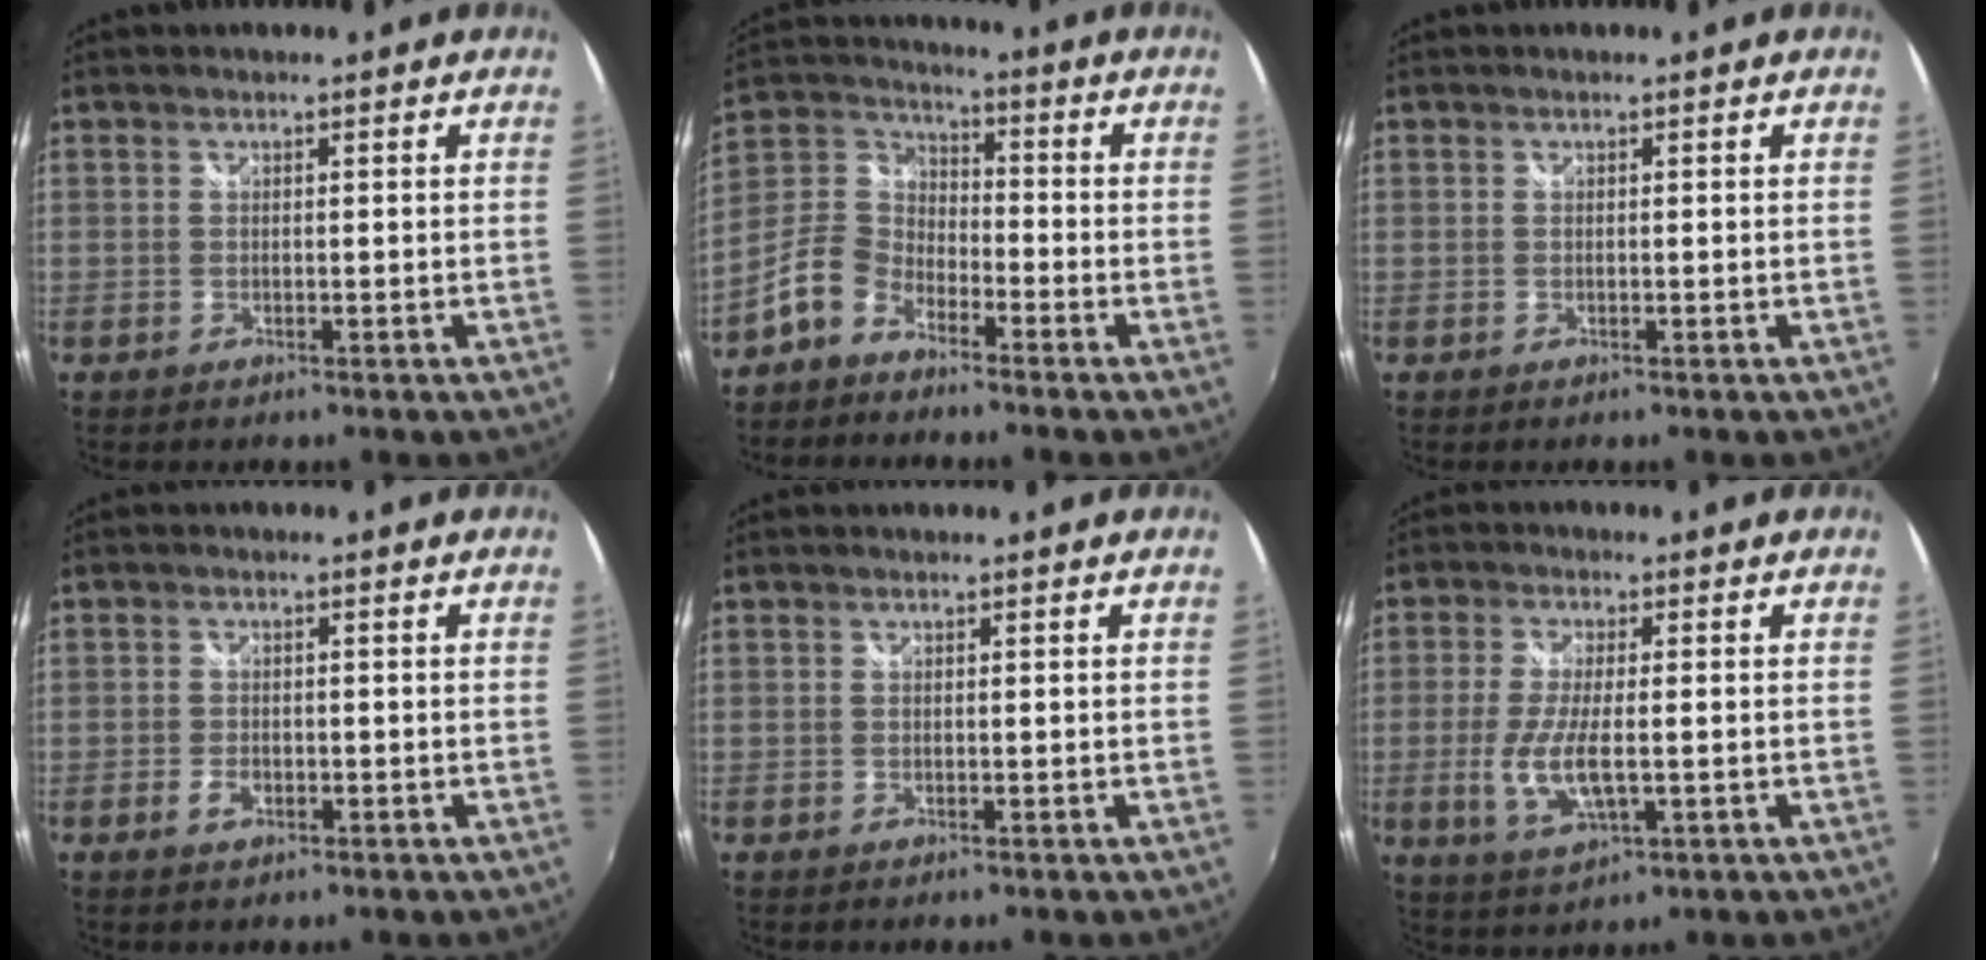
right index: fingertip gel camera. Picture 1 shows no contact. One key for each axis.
{"total": 9.0, "fx": -5.9, "fy": 5.4, "fz": 4.0, "tx": -0.095, "ty": 0.030, "tz": -0.128}
{"total": 0.0}
{"total": 2.3, "fx": -1.1, "fy": 1.4, "fz": 1.4, "tx": -0.028, "ty": -0.002, "tz": -0.021}
{"total": 0.0}
{"total": 8.6, "fx": -1.7, "fy": 2.9, "fz": 7.9, "tx": -0.163, "ty": -0.016, "tz": -0.028}